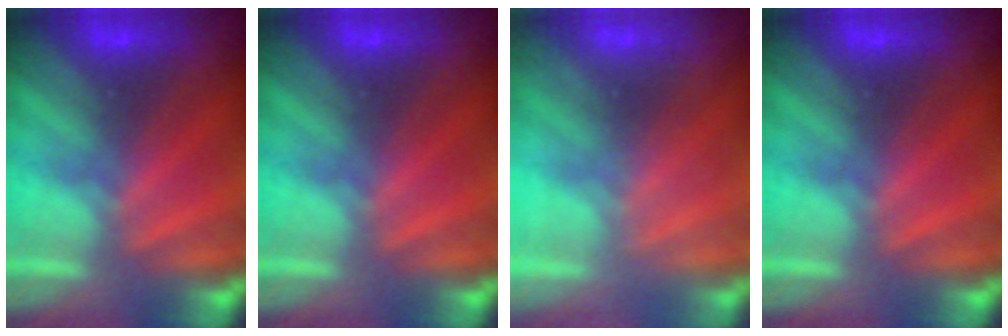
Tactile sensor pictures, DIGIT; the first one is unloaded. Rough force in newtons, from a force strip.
{"total": 0.0}
{"total": 2.3}
{"total": 0.0}